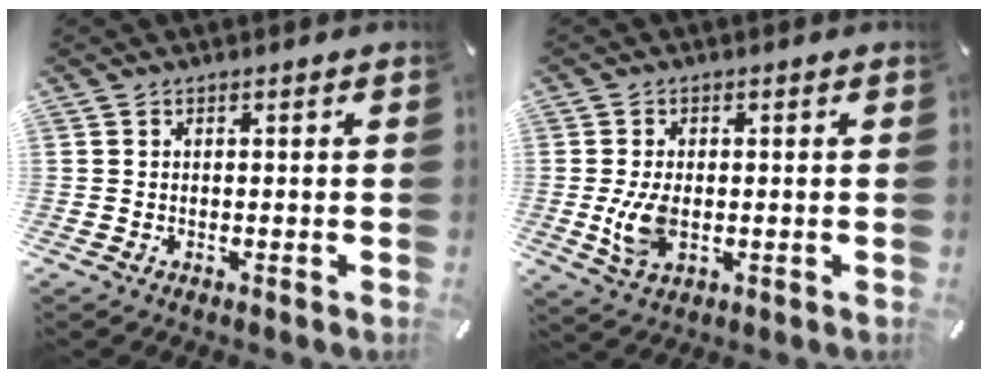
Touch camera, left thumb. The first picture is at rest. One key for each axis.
{"total": 7.4, "fx": -0.7, "fy": 4.6, "fz": 5.7, "tx": -0.128, "ty": -0.008, "tz": -0.016}